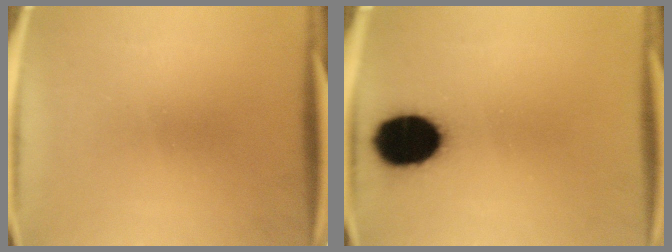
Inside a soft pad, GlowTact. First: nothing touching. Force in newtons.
{"total": 16.1}